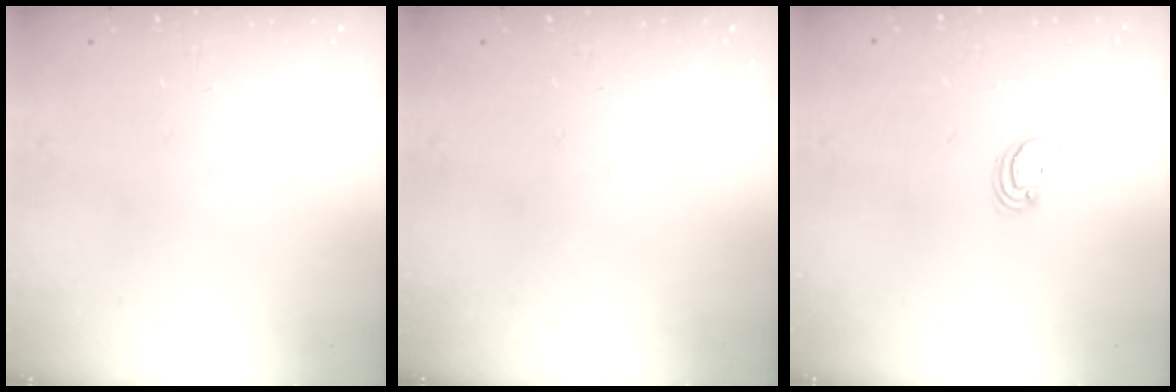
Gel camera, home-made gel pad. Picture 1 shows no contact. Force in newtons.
{"total": 0.0}
{"total": 2.4, "press": 2.4, "slide": 0.2}